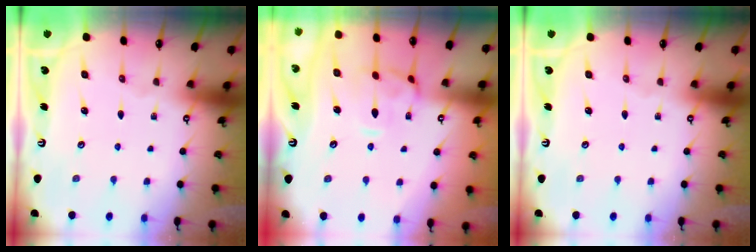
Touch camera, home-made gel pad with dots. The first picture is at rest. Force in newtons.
{"total": 3.3, "press": 3.1, "slide": 1.1}
{"total": 0.0}